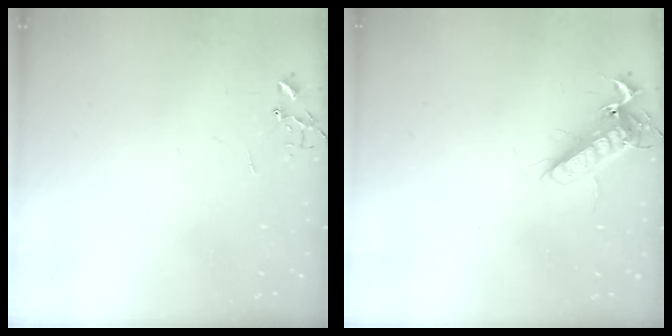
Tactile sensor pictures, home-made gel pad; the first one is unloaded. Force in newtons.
{"total": 12.9, "press": 12.8, "slide": 1.7}